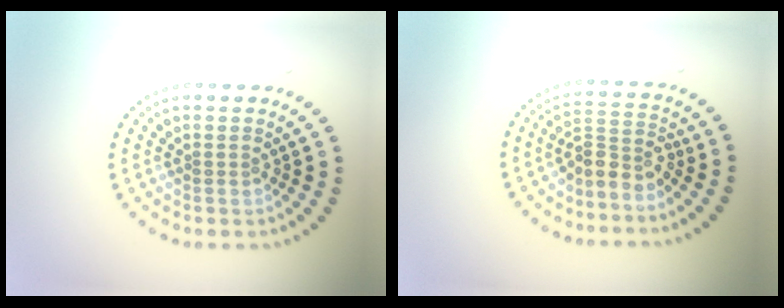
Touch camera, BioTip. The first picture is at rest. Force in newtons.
{"total": 2.8, "press": 2.0, "slide": 1.9}